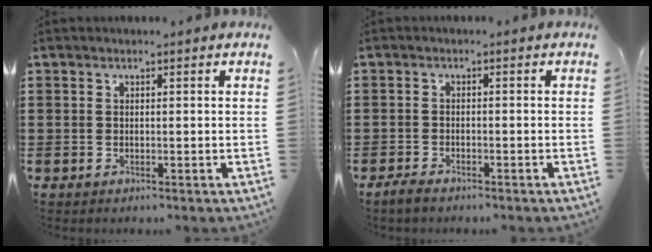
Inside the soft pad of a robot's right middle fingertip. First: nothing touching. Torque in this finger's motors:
{"motor_torque": [2.06, 0.07, 0.11, 0.05]}